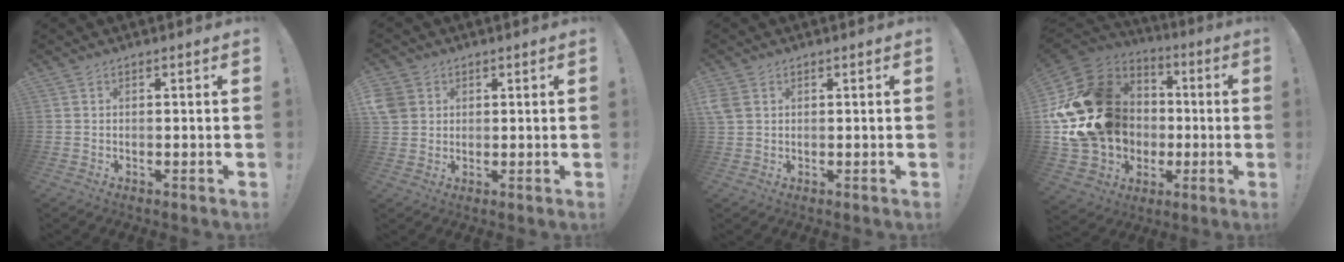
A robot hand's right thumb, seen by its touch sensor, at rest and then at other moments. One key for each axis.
{"total": 5.4, "fx": 2.0, "fy": 4.7, "fz": 1.8, "tx": -0.037, "ty": -0.004, "tz": 0.040}
{"total": 3.6, "fx": 1.5, "fy": 2.7, "fz": 1.9, "tx": -0.040, "ty": 0.000, "tz": 0.030}
{"total": 25.5, "fx": 1.8, "fy": 21.6, "fz": 13.4, "tx": -0.222, "ty": -0.016, "tz": 0.096}